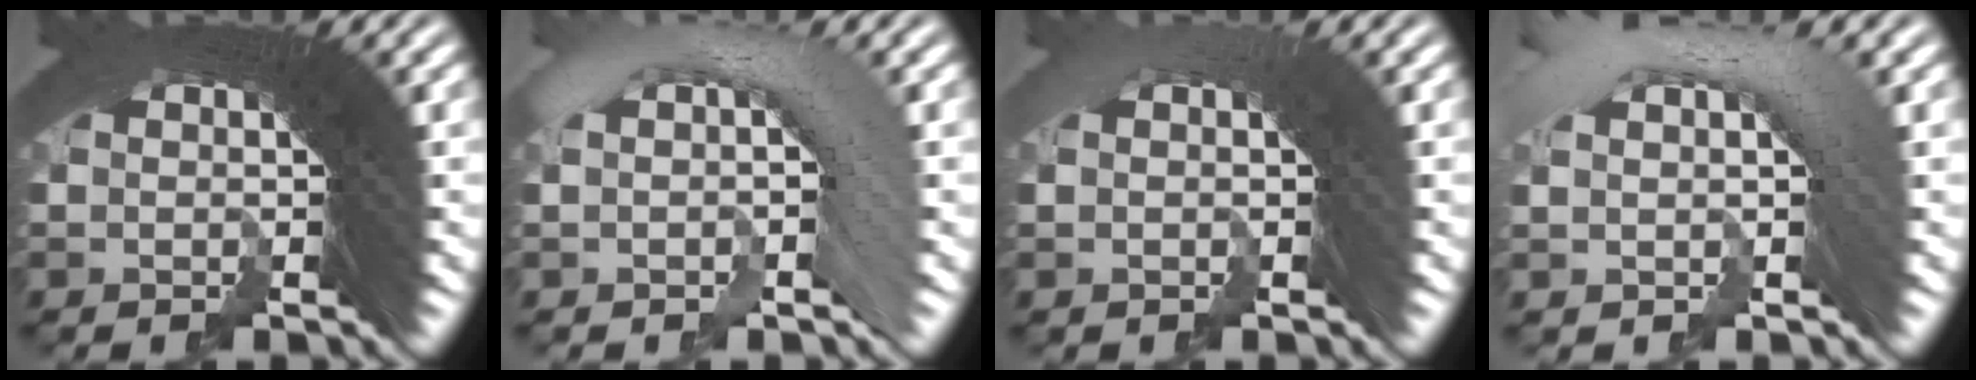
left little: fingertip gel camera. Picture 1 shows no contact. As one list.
[{"total": 2.4, "force": [0.4, 0.2, 2.3], "torque": [-0.022, 0.027, 0.003]}, {"total": 0.9, "force": [-0.4, -0.6, -0.6], "torque": [0.017, 0.009, -0.006]}, {"total": 3.1, "force": [1.3, 0.8, 2.7], "torque": [-0.041, 0.028, 0.020]}]